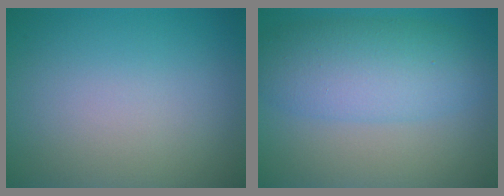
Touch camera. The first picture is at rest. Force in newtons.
{"total": 6.3, "press": 6.3, "slide": 0.0}